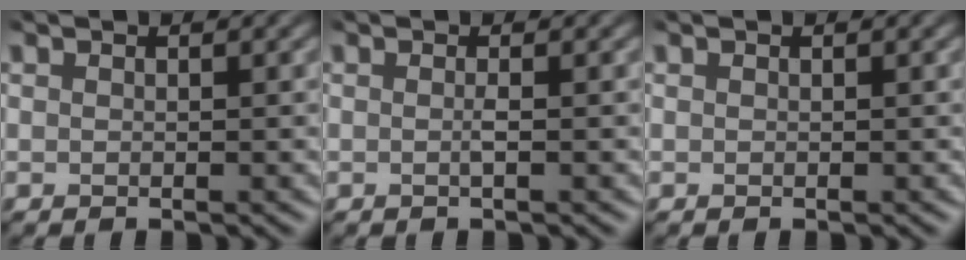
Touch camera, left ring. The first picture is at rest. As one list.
[{"total": 0.9, "force": [-0.1, 0.4, 0.8], "torque": [-0.010, -0.004, -0.014]}, {"total": 0.0}]